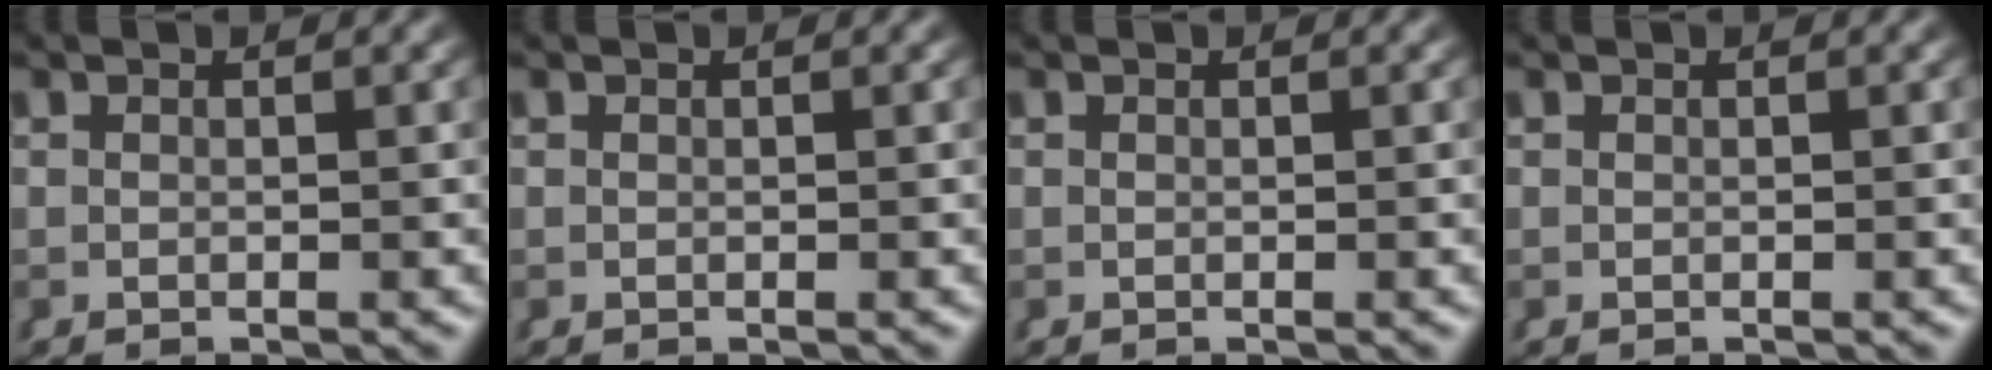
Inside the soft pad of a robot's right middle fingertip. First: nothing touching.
{"total": 0.0}
{"total": 0.0}
{"total": 0.0}